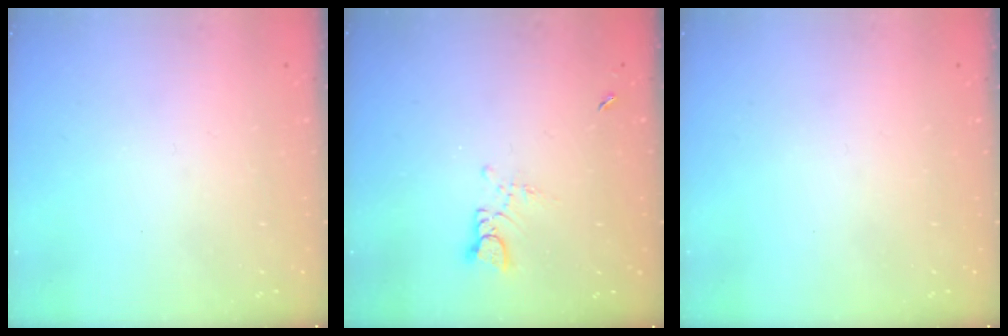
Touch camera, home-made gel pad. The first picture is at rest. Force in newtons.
{"total": 3.1, "press": 3.1, "slide": 0.2}
{"total": 0.0}